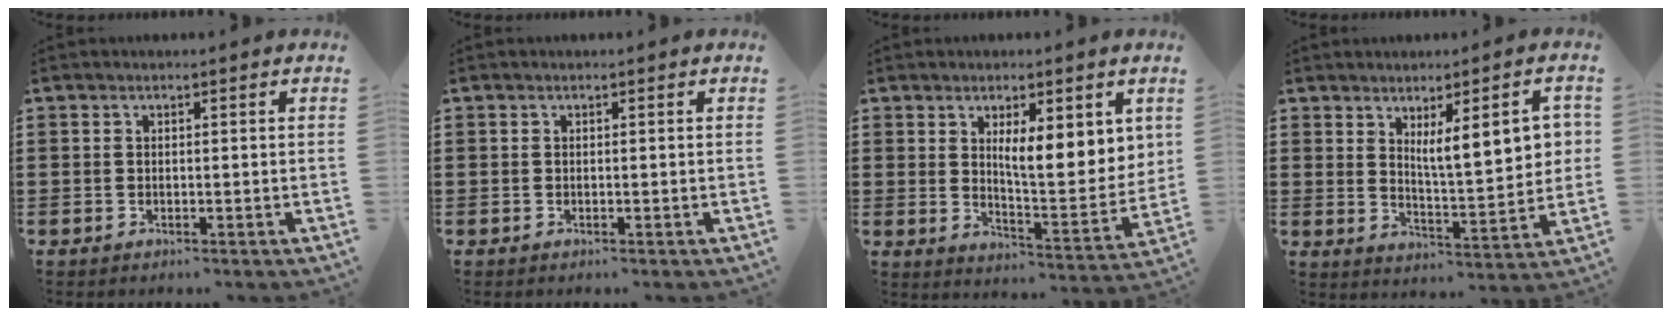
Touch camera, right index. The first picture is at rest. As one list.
[{"total": 0.0}, {"total": 6.7, "force": [3.3, 2.0, 5.5], "torque": [-0.091, -0.025, 0.051]}, {"total": 8.9, "force": [3.5, 2.4, 7.8], "torque": [-0.128, -0.004, 0.055]}]